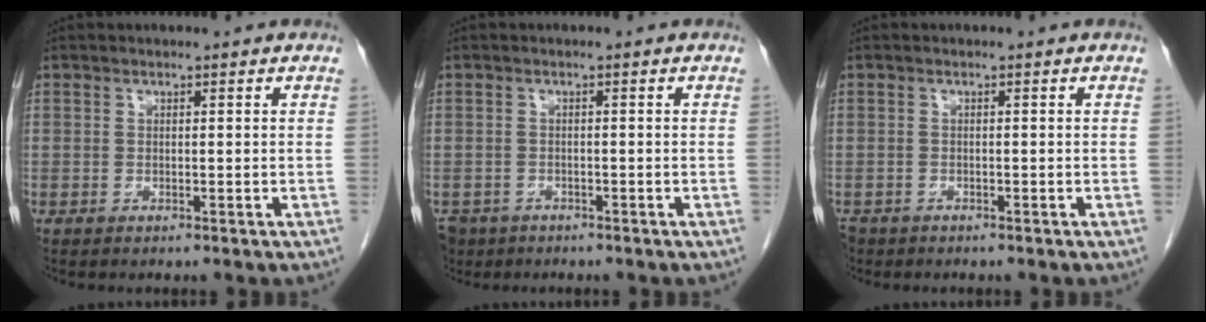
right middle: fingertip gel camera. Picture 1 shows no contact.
{"total": 5.1, "force": [-3.7, 3.4, 1.0], "torque": [-0.019, -0.002, -0.062]}
{"total": 3.0, "force": [-2.3, 1.9, 0.6], "torque": [-0.015, -0.003, -0.042]}